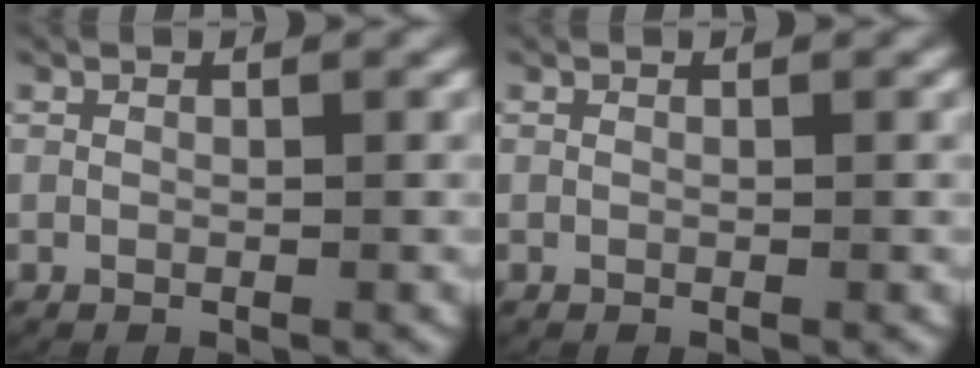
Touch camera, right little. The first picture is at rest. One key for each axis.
{"total": 0.0}